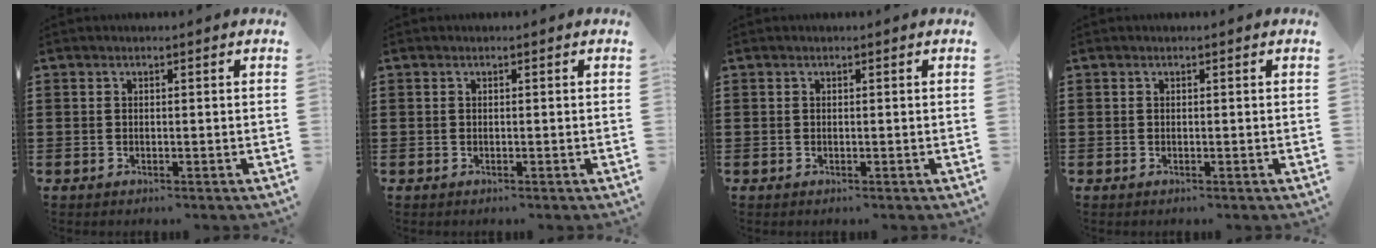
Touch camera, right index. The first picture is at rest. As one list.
[{"total": 0.0}, {"total": 0.0}, {"total": 0.0}]